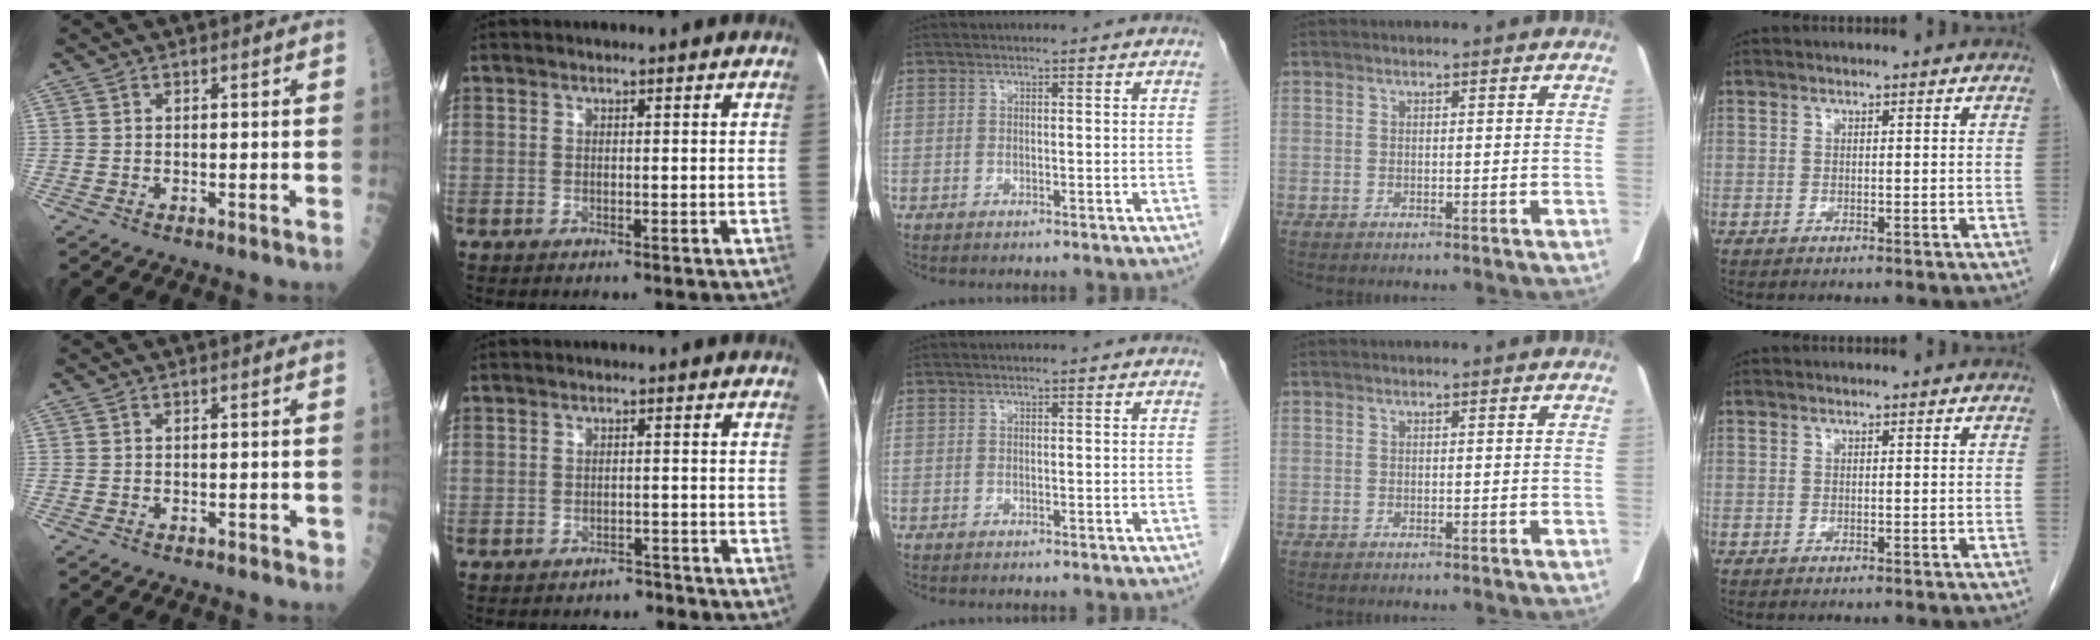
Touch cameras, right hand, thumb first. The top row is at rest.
{"thumb": {"total": 0.6, "force": [-0.3, 0.4, 0.3], "torque": [-0.001, 0.002, -0.004]}, "index": {"total": 1.8, "force": [-1.4, 1.2, -0.2], "torque": [0.000, 0.007, -0.023]}}